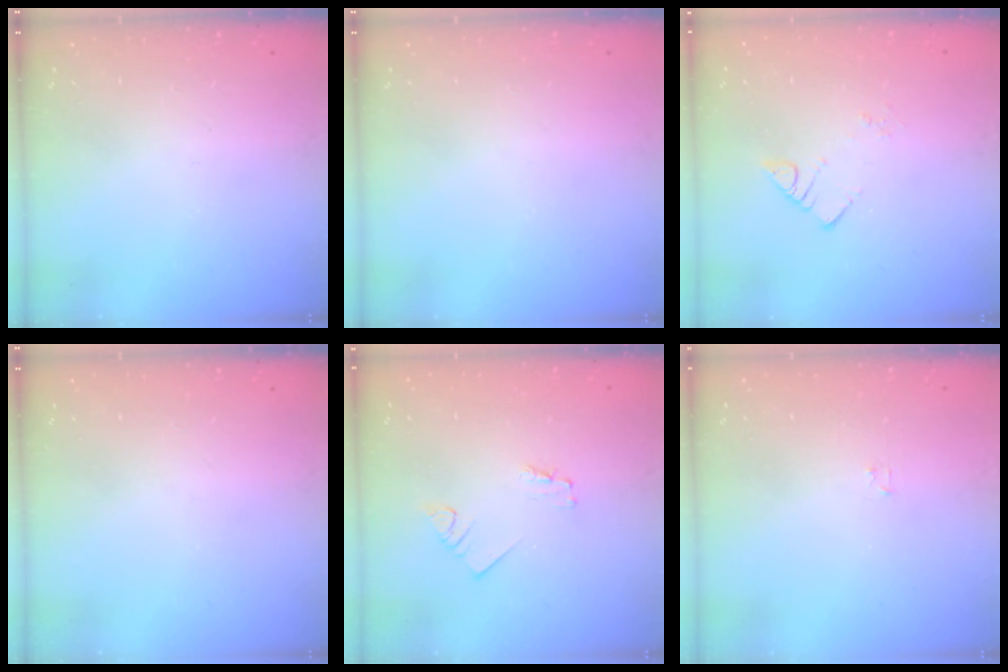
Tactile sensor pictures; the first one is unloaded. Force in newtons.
{"total": 0.0}
{"total": 2.6, "press": 2.6, "slide": 0.1}
{"total": 0.0}
{"total": 1.2, "press": 1.2, "slide": 0.0}
{"total": 1.2, "press": 1.2, "slide": 0.2}